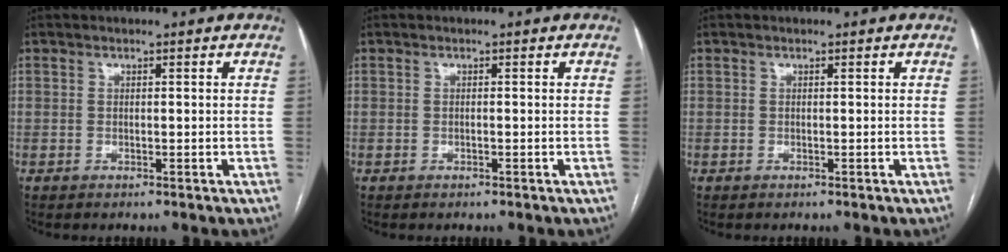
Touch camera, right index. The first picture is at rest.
{"total": 0.0}
{"total": 0.0}